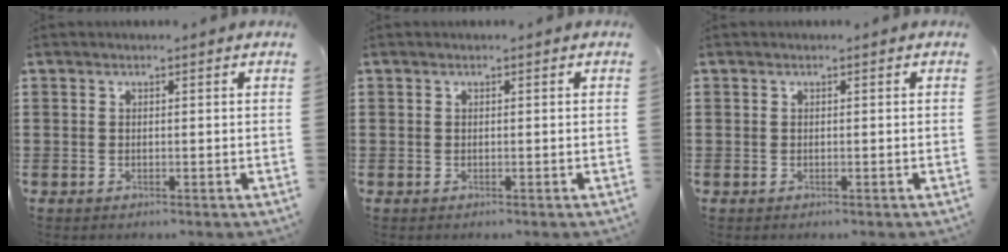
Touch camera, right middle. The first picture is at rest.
{"total": 0.0}
{"total": 0.0}